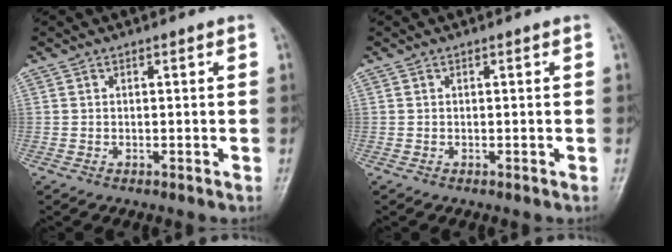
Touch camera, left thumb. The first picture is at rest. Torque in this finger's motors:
{"motor_torque": [0.00, 0.00, 0.00, 0.00, 0.00]}